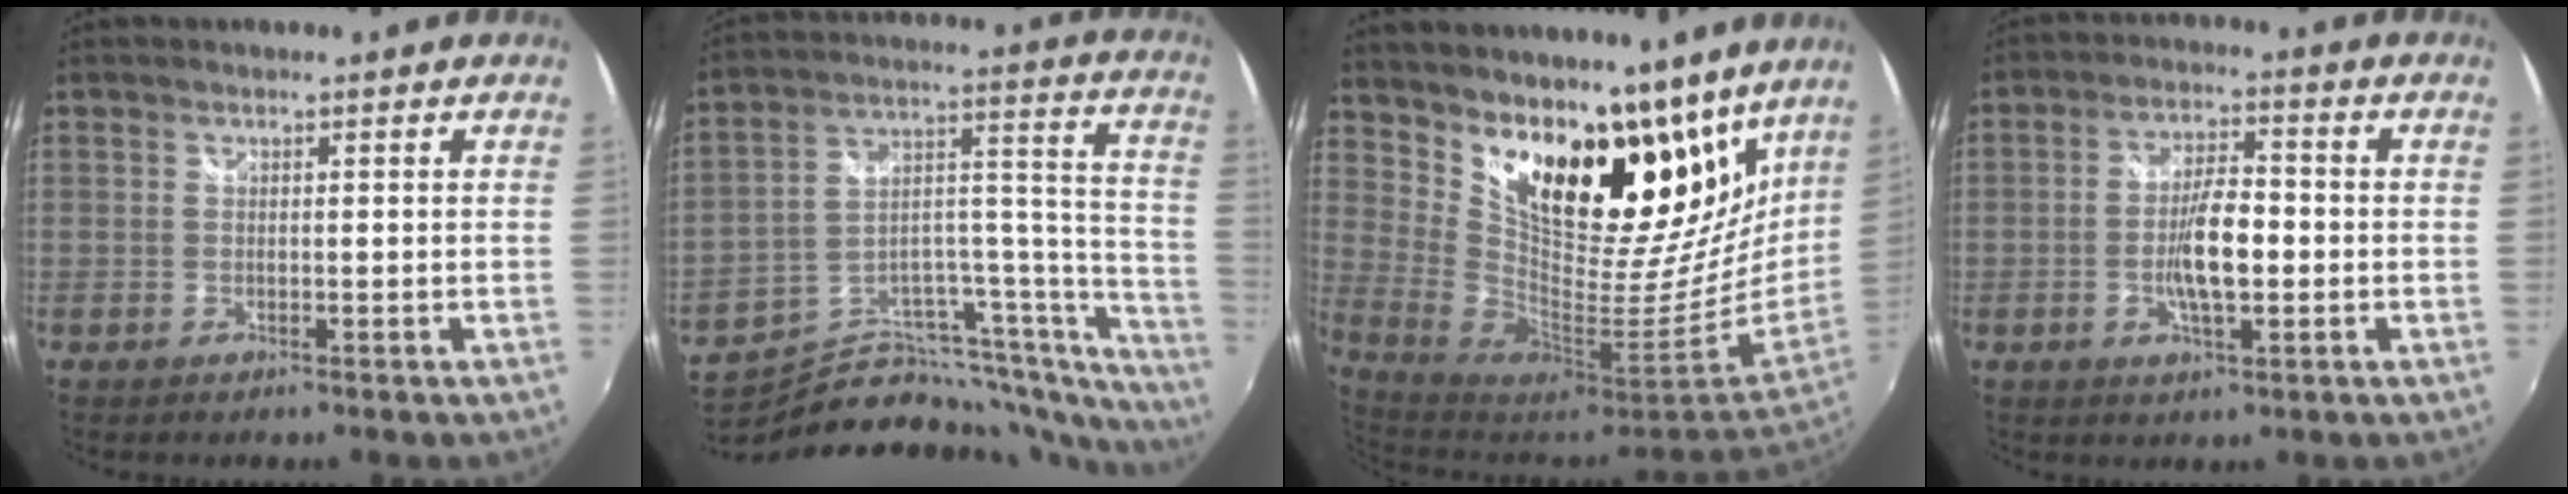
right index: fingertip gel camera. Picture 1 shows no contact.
{"total": 23.9, "force": [-17.4, 9.3, 13.6], "torque": [-0.143, 0.039, -0.268]}
{"total": 24.7, "force": [17.1, 11.3, 13.7], "torque": [-0.232, -0.023, 0.296]}
{"total": 7.9, "force": [-1.5, 2.5, 7.4], "torque": [-0.139, 0.006, -0.023]}